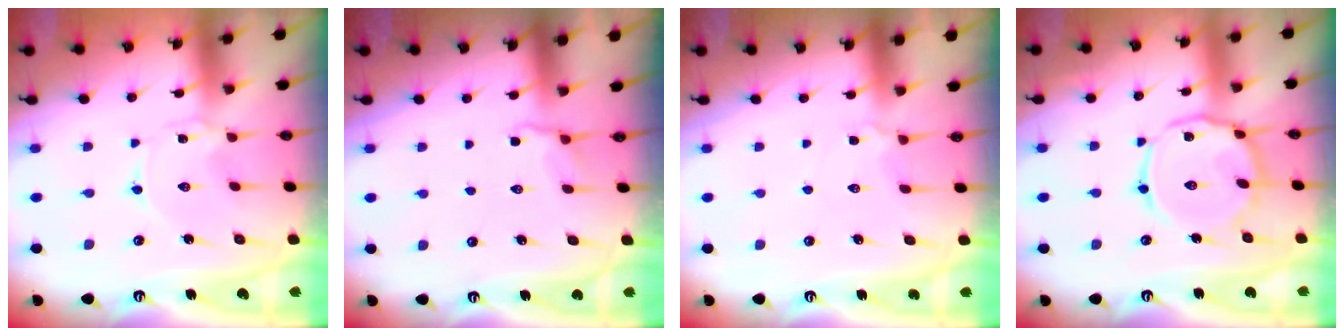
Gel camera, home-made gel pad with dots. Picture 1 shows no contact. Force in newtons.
{"total": 2.7, "press": 2.1, "slide": 1.7}
{"total": 3.3, "press": 3.2, "slide": 0.7}
{"total": 12.9, "press": 12.9, "slide": 1.0}